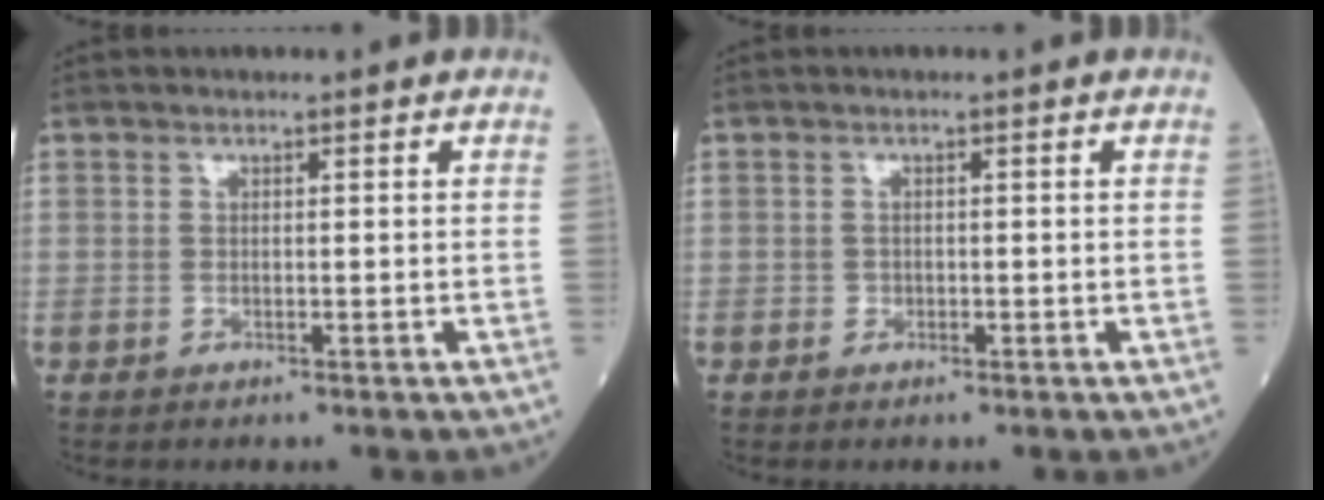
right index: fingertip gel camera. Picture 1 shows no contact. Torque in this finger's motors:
{"motor_torque": [-0.02, -0.13, -0.01, 0.01]}